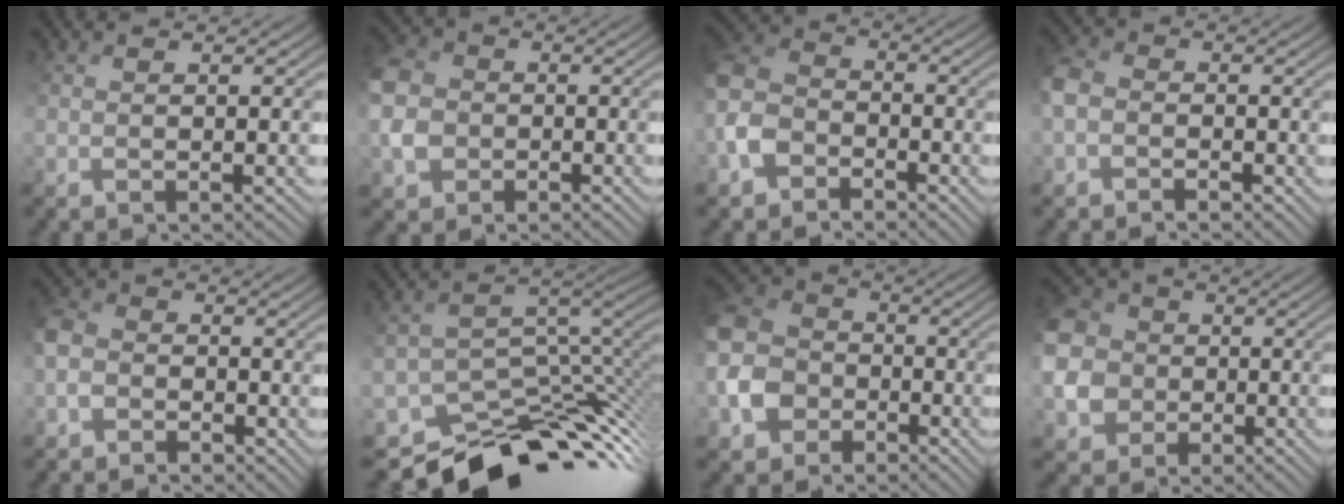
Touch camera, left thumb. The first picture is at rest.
{"total": 5.1, "force": [-0.7, 4.6, 2.1], "torque": [-0.070, 0.004, -0.028]}
{"total": 5.5, "force": [-2.9, 3.9, 2.6], "torque": [-0.079, 0.006, -0.077]}
{"total": 2.8, "force": [-1.0, 2.3, 1.3], "torque": [-0.042, 0.008, -0.030]}
{"total": 3.0, "force": [-1.4, 2.4, 1.1], "torque": [-0.038, 0.009, -0.038]}
{"total": 9.6, "force": [-6.4, 5.1, 5.0], "torque": [-0.091, -0.018, -0.076]}
{"total": 8.5, "force": [-3.0, 7.0, 3.8], "torque": [-0.133, -0.010, -0.068]}
{"total": 10.0, "force": [-0.7, 9.3, 3.8], "torque": [-0.146, -0.016, -0.024]}